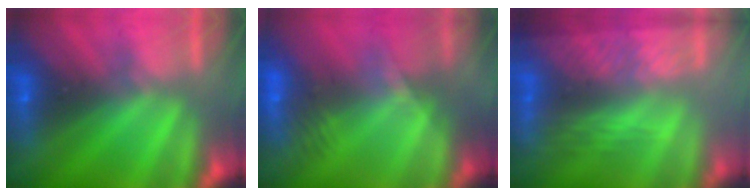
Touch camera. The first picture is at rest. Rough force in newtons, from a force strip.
{"total": 2.4}
{"total": 2.9}